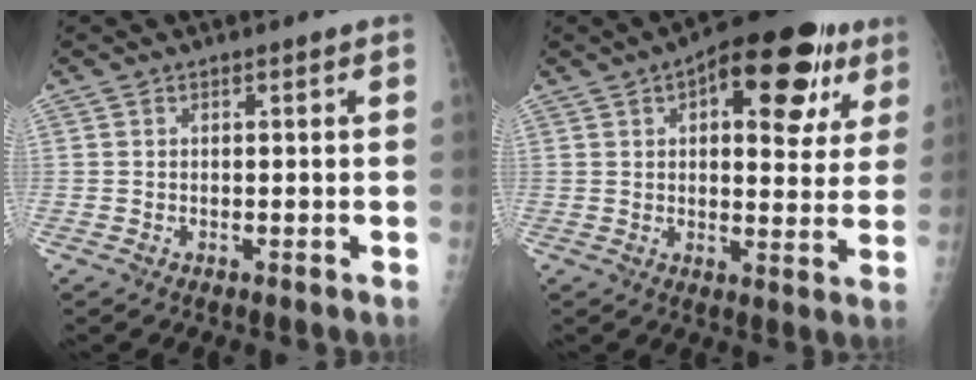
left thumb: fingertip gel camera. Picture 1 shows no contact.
{"total": 18.8, "force": [8.4, 8.5, 14.5], "torque": [-0.156, -0.007, 0.109]}